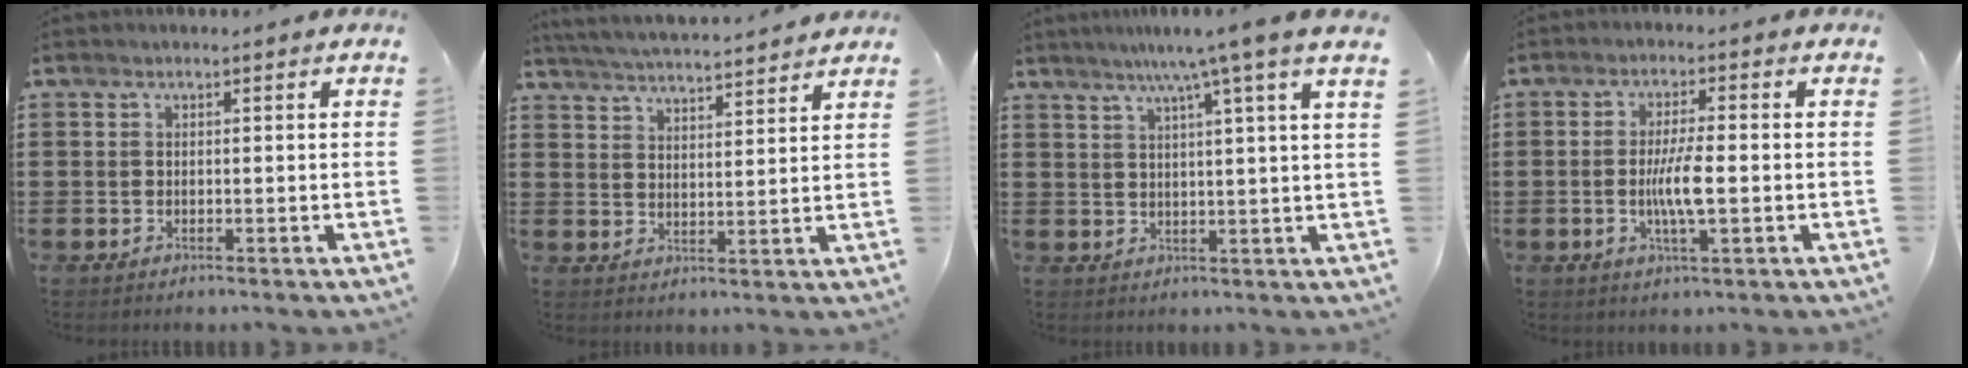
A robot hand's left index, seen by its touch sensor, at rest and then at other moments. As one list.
[{"total": 4.5, "force": [4.4, -0.5, 0.6], "torque": [-0.033, -0.029, 0.075]}, {"total": 7.4, "force": [4.8, -1.6, 5.4], "torque": [-0.110, -0.016, 0.074]}, {"total": 5.8, "force": [-0.8, 1.0, 5.6], "torque": [-0.112, -0.002, -0.021]}]